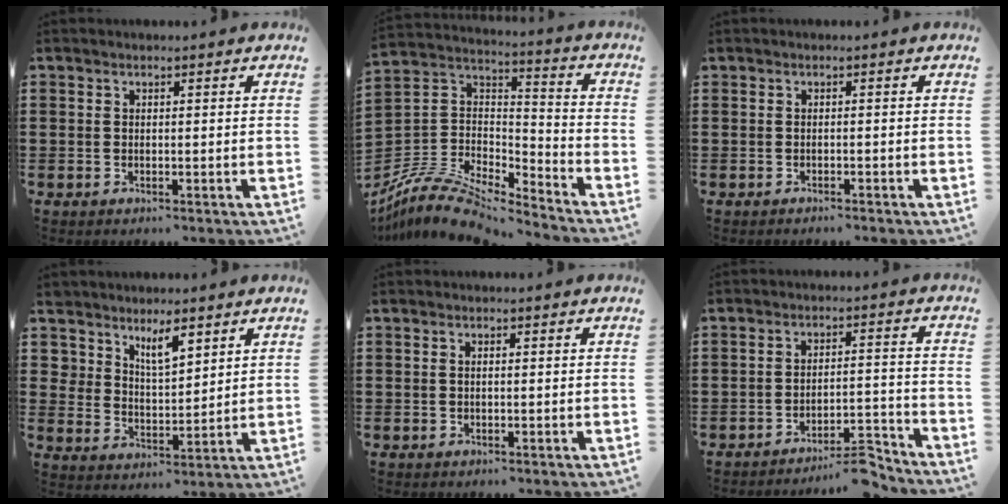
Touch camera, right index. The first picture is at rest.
{"total": 9.2, "force": [-8.1, 2.8, 3.3], "torque": [-0.084, 0.011, -0.166]}
{"total": 0.6, "force": [-0.6, 0.1, 0.0], "torque": [-0.003, 0.000, -0.013]}
{"total": 5.8, "force": [4.6, 2.3, 2.6], "torque": [-0.058, -0.006, 0.083]}
{"total": 0.5, "force": [0.0, 0.2, 0.5], "torque": [-0.011, -0.001, 0.000]}
{"total": 6.6, "force": [-5.9, 0.9, 2.7], "torque": [-0.041, 0.008, -0.111]}